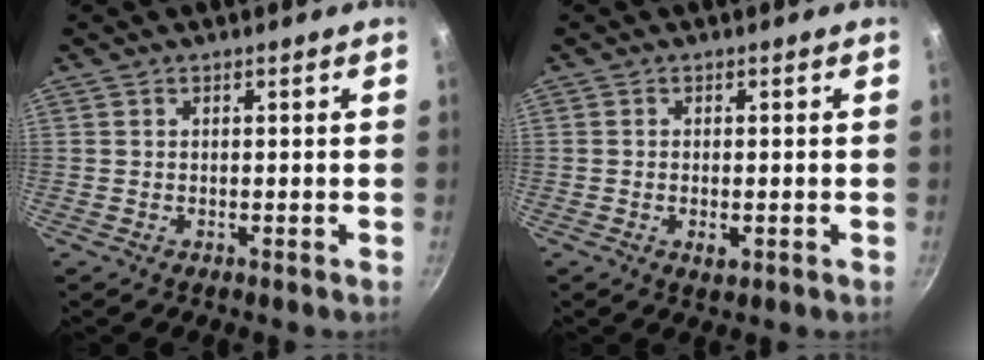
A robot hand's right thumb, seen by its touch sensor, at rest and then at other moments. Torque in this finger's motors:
{"motor_torque": [-0.34, 0.06, -0.15, 0.02, 0.02]}